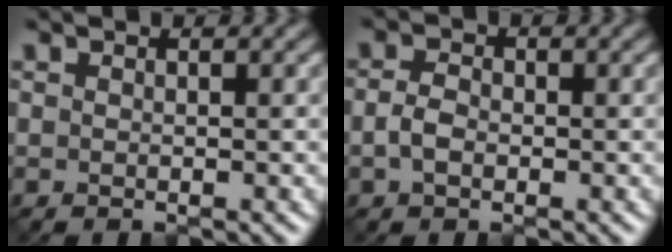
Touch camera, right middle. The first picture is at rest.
{"total": 1.9, "force": [-0.7, 1.2, 1.2], "torque": [-0.026, 0.001, -0.019]}